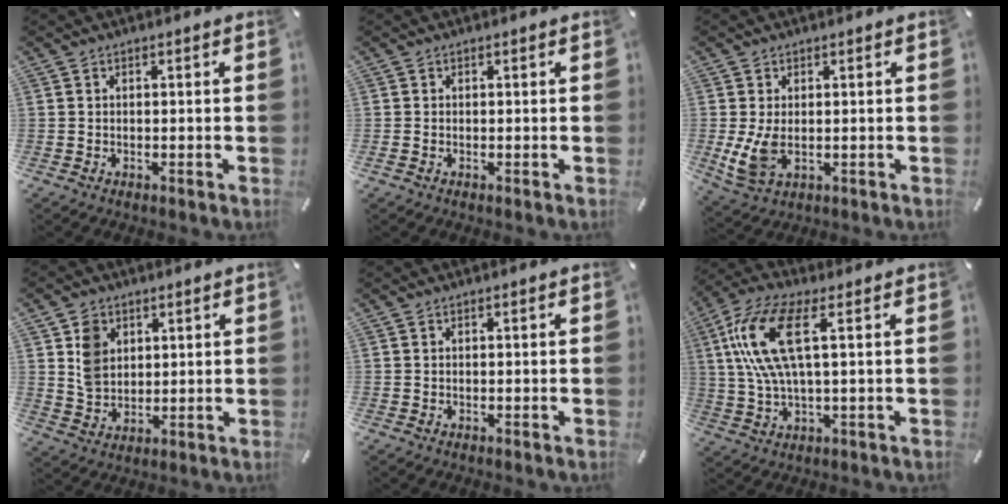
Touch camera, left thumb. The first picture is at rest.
{"total": 0.0}
{"total": 6.2, "force": [0.2, 3.8, 4.9], "torque": [-0.105, -0.005, 0.003]}
{"total": 7.0, "force": [2.9, 5.8, 2.7], "torque": [-0.053, 0.006, 0.057]}
{"total": 0.0}
{"total": 13.6, "force": [3.7, 4.8, 12.2], "torque": [-0.270, -0.010, 0.061]}